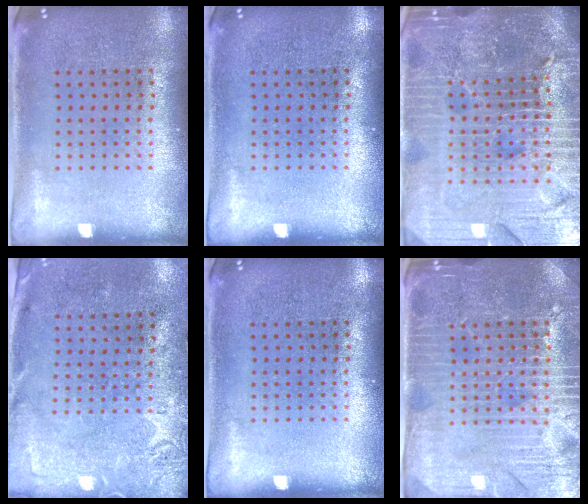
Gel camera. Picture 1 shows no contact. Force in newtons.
{"total": 0.0}
{"total": 6.5, "press": 5.7, "slide": 3.1}
{"total": 2.8, "press": 2.2, "slide": 1.8}
{"total": 0.0}
{"total": 4.3, "press": 4.1, "slide": 1.3}